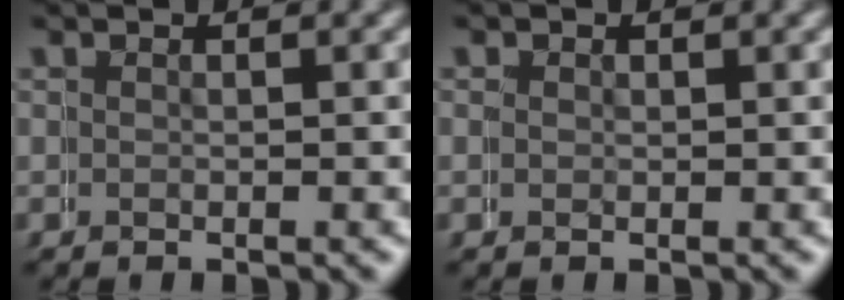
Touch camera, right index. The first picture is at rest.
{"total": 0.6, "force": [0.2, 0.3, -0.5], "torque": [0.004, -0.004, 0.002]}